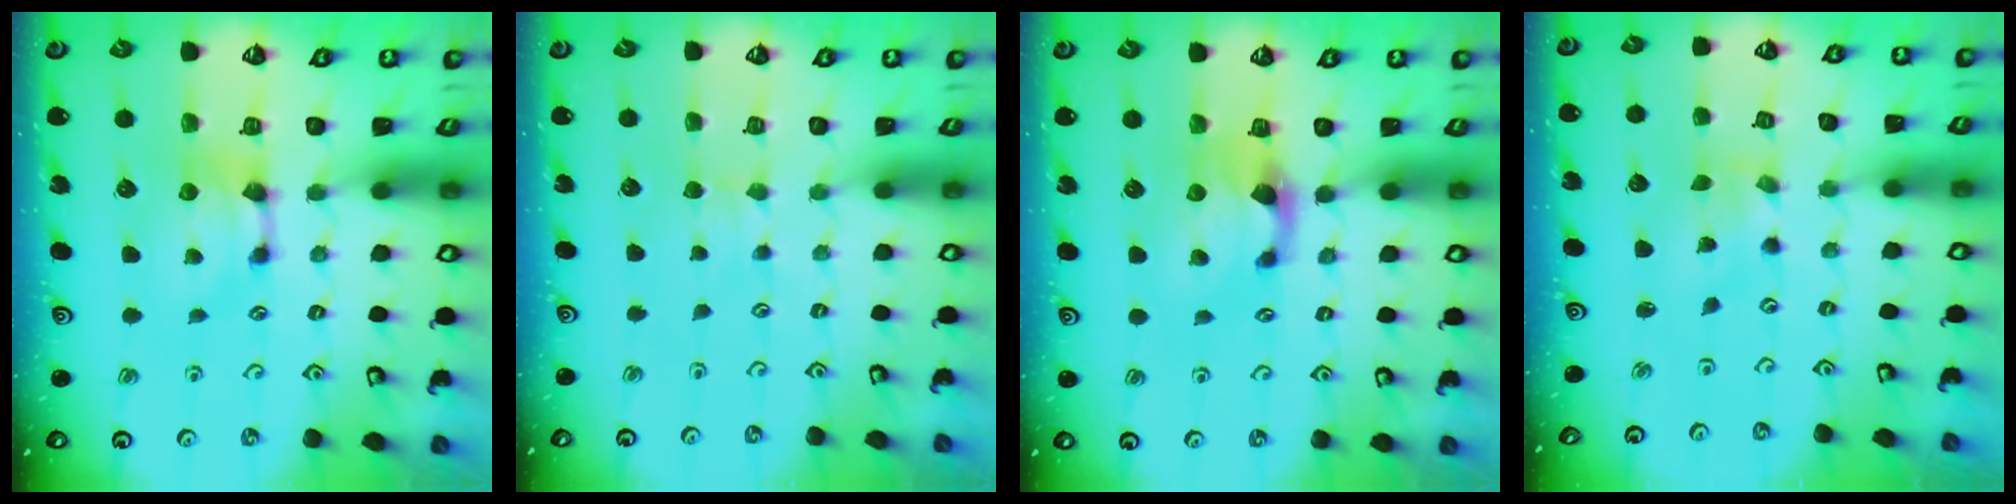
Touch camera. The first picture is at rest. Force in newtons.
{"total": 2.1, "press": 2.1, "slide": 0.4}
{"total": 1.1, "press": 0.6, "slide": 0.9}
{"total": 3.4, "press": 3.3, "slide": 0.6}